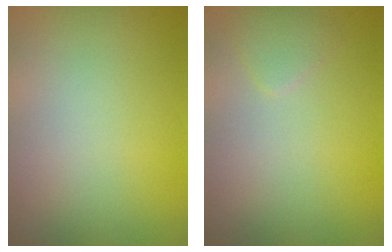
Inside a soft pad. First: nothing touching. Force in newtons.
{"total": 1.1, "press": 1.1, "slide": 0.0}